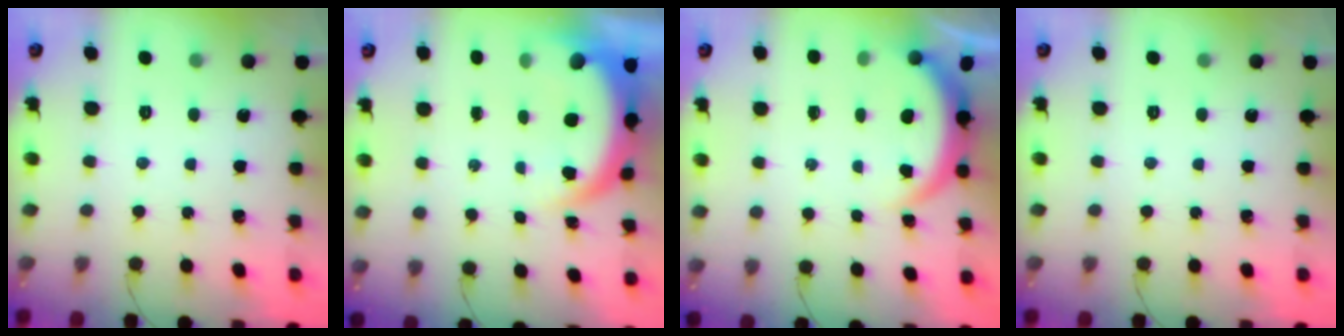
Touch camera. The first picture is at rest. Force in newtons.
{"total": 6.6, "press": 6.5, "slide": 1.0}
{"total": 3.9, "press": 3.9, "slide": 0.3}
{"total": 0.0}